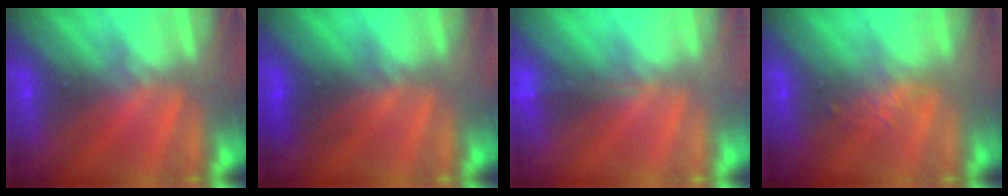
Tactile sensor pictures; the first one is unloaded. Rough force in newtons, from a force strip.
{"total": 2.8}
{"total": 1.8}
{"total": 2.4}